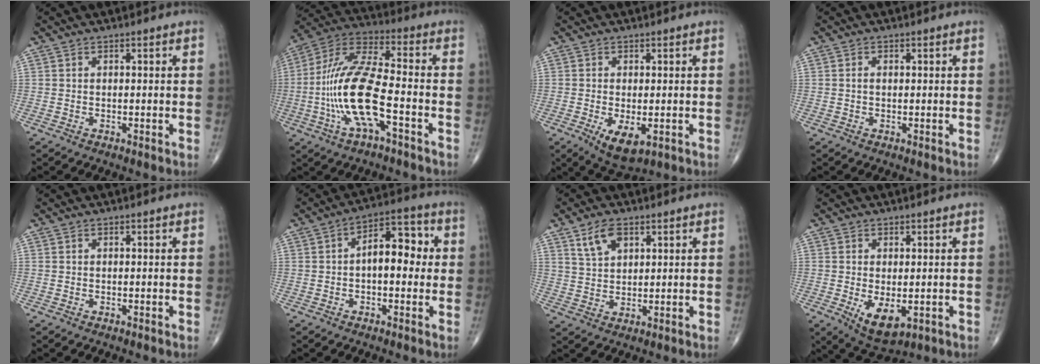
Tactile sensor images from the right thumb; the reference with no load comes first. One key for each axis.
{"total": 16.7, "fx": -4.4, "fy": 5.3, "fz": 15.2, "tx": -0.318, "ty": 0.043, "tz": -0.084}
{"total": 6.1, "fx": -1.8, "fy": 2.8, "fz": 5.1, "tx": -0.081, "ty": -0.012, "tz": -0.020}
{"total": 0.9, "fx": 0.1, "fy": 0.5, "fz": 0.7, "tx": -0.015, "ty": 0.005, "tz": 0.001}
{"total": 0.0}
{"total": 9.6, "fx": 0.4, "fy": 5.1, "fz": 8.1, "tx": -0.096, "ty": 0.029, "tz": -0.001}
{"total": 5.7, "fx": 3.2, "fy": 3.1, "fz": 3.6, "tx": -0.060, "ty": -0.013, "tz": 0.065}
{"total": 6.6, "fx": -1.4, "fy": 3.3, "fz": 5.6, "tx": -0.083, "ty": -0.015, "tz": -0.009}